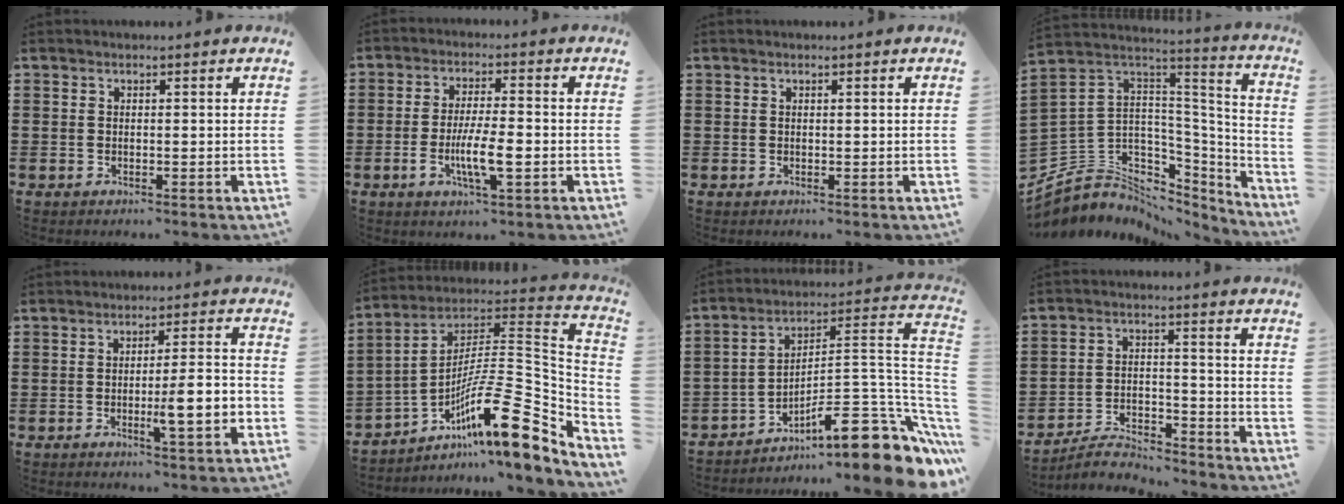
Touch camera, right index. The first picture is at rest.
{"total": 7.0, "force": [-2.0, 1.4, 6.5], "torque": [-0.128, -0.009, -0.038]}
{"total": 0.0}
{"total": 6.6, "force": [-1.5, 6.3, 1.2], "torque": [-0.063, -0.026, -0.022]}
{"total": 6.2, "force": [-1.6, 0.7, 6.0], "torque": [-0.088, -0.007, -0.028]}
{"total": 17.6, "force": [-8.0, 4.5, 15.0], "torque": [-0.240, -0.011, -0.148]}
{"total": 12.9, "force": [-7.8, 3.2, 9.8], "torque": [-0.127, 0.000, -0.137]}
{"total": 4.0, "force": [-3.9, 0.8, 0.5], "torque": [-0.013, 0.007, -0.080]}